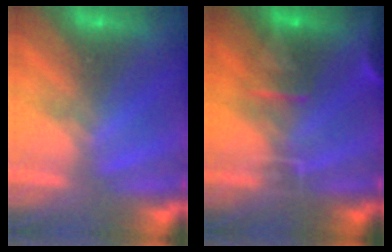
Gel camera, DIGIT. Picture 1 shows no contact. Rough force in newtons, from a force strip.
{"total": 9.3}